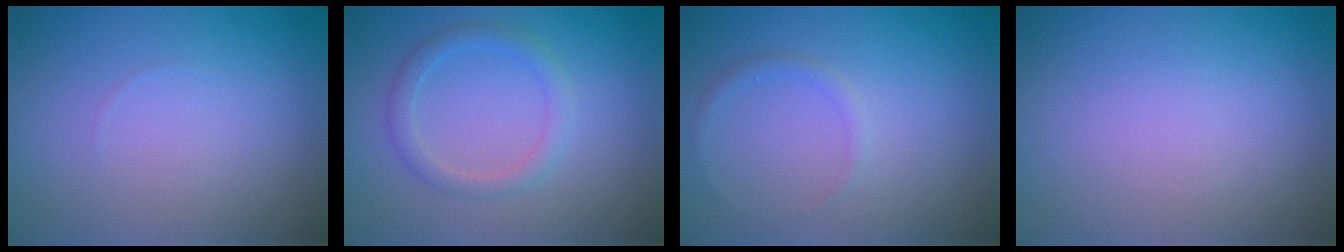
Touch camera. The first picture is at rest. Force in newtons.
{"total": 1.9, "press": 1.9, "slide": 0.1}
{"total": 0.9, "press": 0.8, "slide": 0.1}
{"total": 0.0}